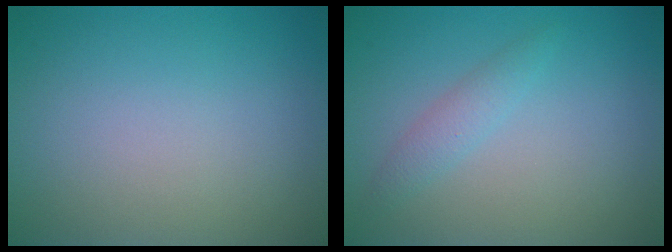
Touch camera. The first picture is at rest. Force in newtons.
{"total": 1.5, "press": 1.5, "slide": 0.0}